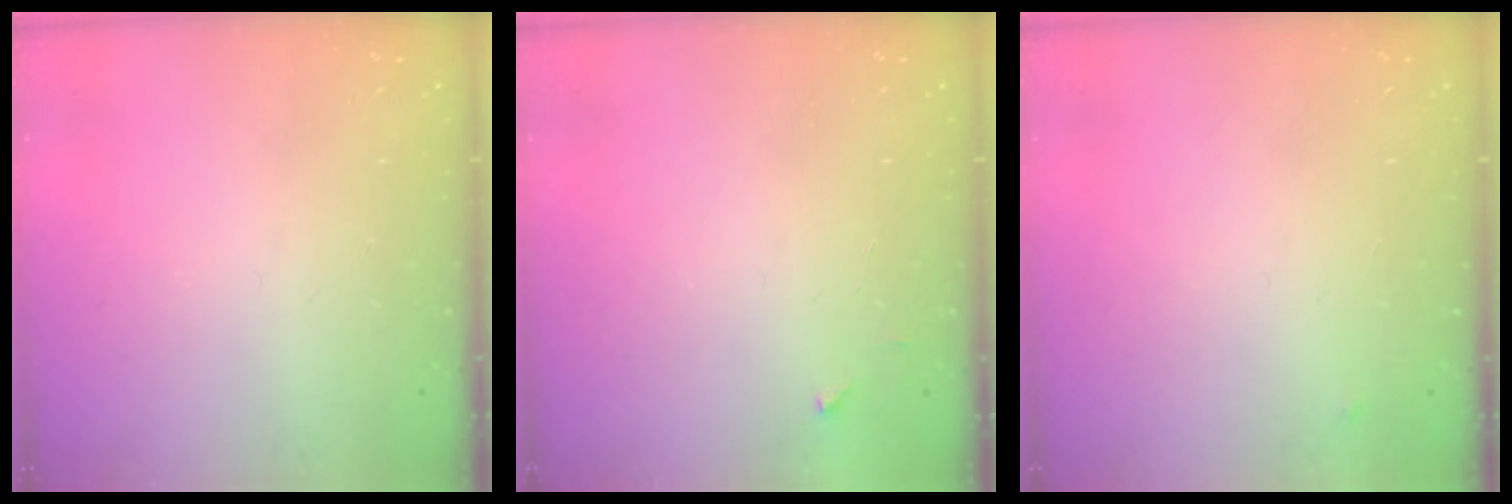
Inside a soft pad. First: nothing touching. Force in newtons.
{"total": 2.0, "press": 2.0, "slide": 0.2}
{"total": 2.5, "press": 2.4, "slide": 0.4}